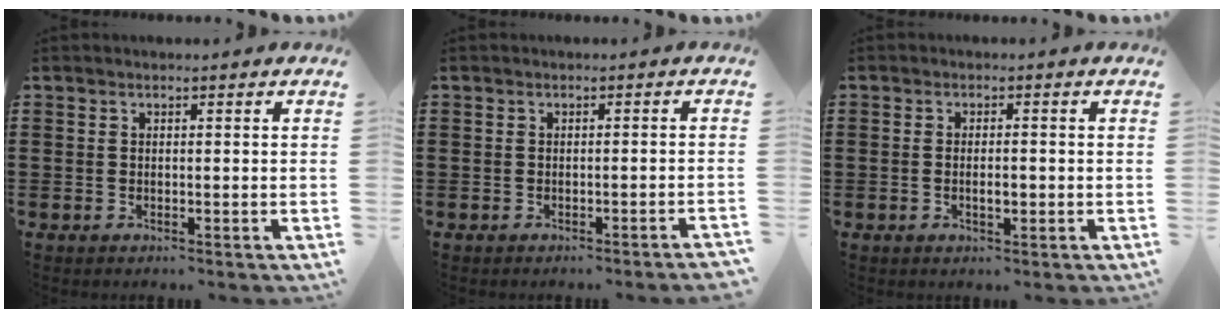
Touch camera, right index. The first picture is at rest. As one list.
[{"total": 1.0, "force": [-0.8, -0.2, 0.6], "torque": [-0.010, -0.002, -0.016]}, {"total": 2.4, "force": [-0.4, 0.9, 2.2], "torque": [-0.040, 0.003, -0.007]}]